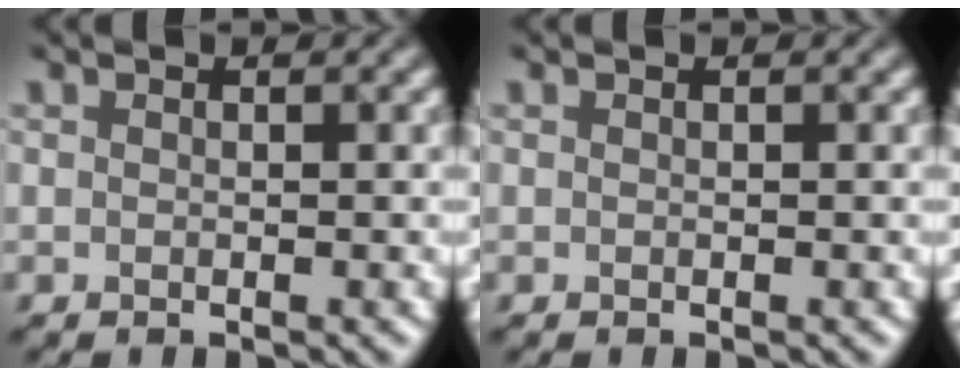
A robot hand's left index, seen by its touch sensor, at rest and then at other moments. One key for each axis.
{"total": 0.0}